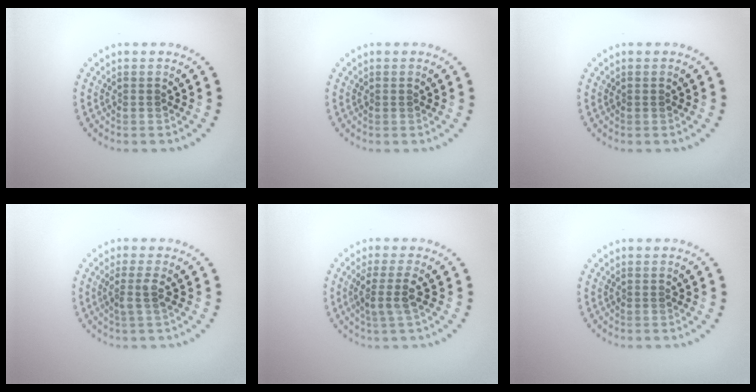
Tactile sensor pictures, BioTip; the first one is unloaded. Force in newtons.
{"total": 0.0}
{"total": 0.0}
{"total": 1.8, "press": 1.3, "slide": 1.2}
{"total": 2.3, "press": 1.9, "slide": 1.3}
{"total": 0.0}